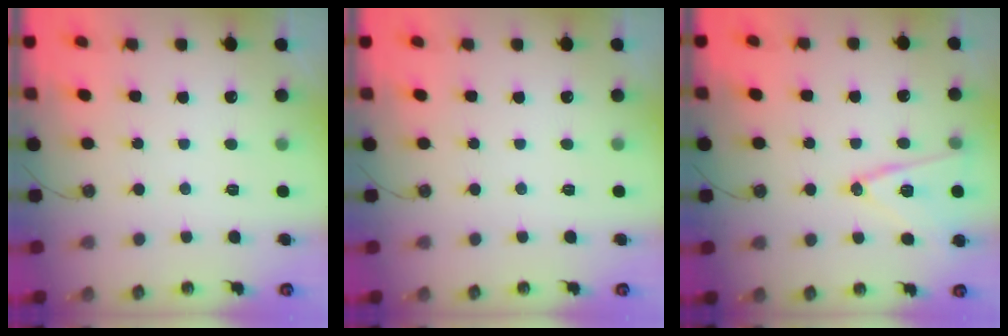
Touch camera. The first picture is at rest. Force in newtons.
{"total": 0.0}
{"total": 13.0, "press": 12.4, "slide": 3.8}